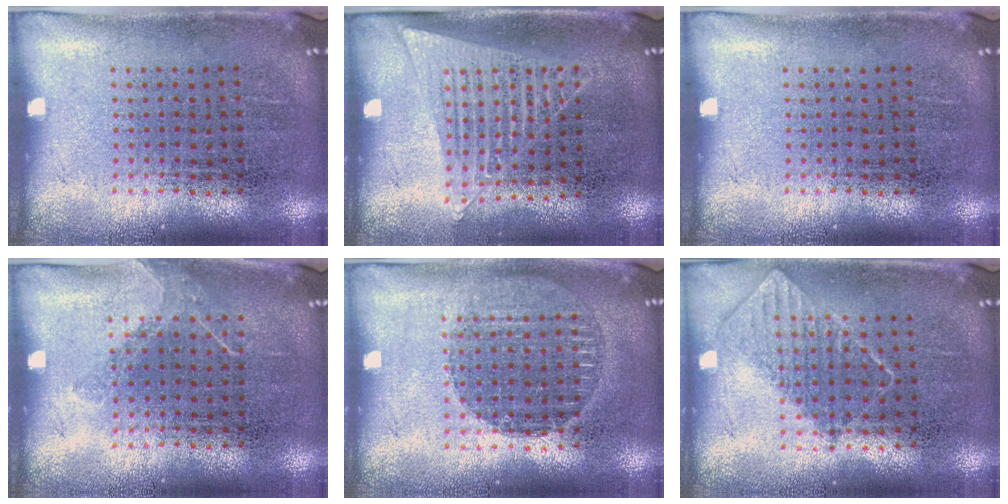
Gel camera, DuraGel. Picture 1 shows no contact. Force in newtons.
{"total": 1.3, "press": 1.2, "slide": 0.4}
{"total": 0.0}
{"total": 1.0, "press": 0.9, "slide": 0.5}
{"total": 1.4, "press": 1.2, "slide": 0.6}
{"total": 0.8, "press": 0.7, "slide": 0.2}